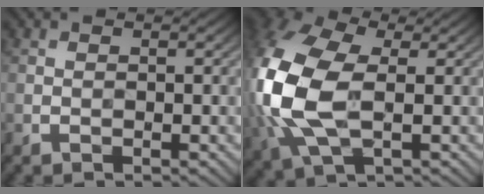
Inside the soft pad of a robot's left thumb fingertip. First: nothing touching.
{"total": 16.1, "force": [-0.5, 9.9, 12.7], "torque": [-0.347, -0.011, -0.009]}